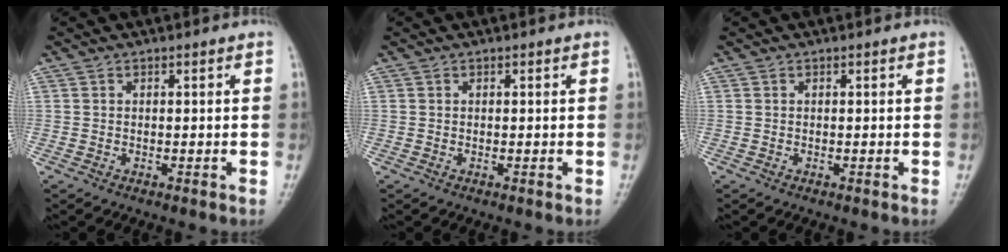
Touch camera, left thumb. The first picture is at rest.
{"total": 0.0}
{"total": 0.0}